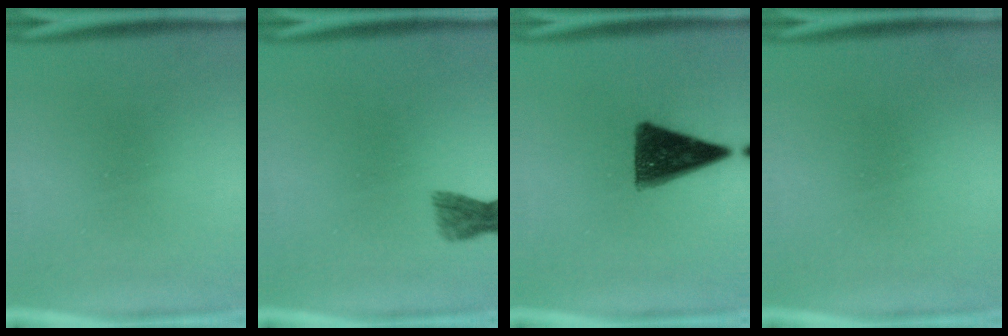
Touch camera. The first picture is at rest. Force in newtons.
{"total": 1.9}
{"total": 12.5}
{"total": 1.6}